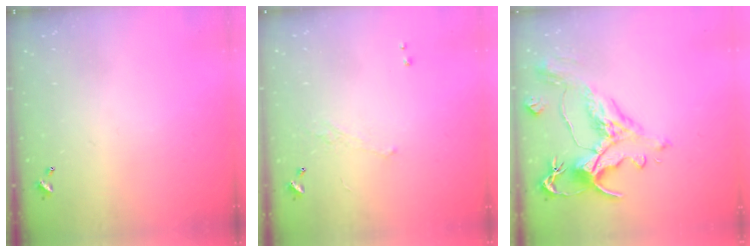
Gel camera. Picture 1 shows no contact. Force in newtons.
{"total": 0.7, "press": 0.0, "slide": 0.7}
{"total": 1.6, "press": 0.7, "slide": 1.4}